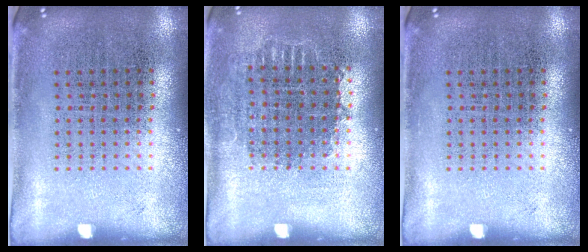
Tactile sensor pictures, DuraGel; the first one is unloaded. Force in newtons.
{"total": 0.8, "press": 0.7, "slide": 0.3}
{"total": 0.0}